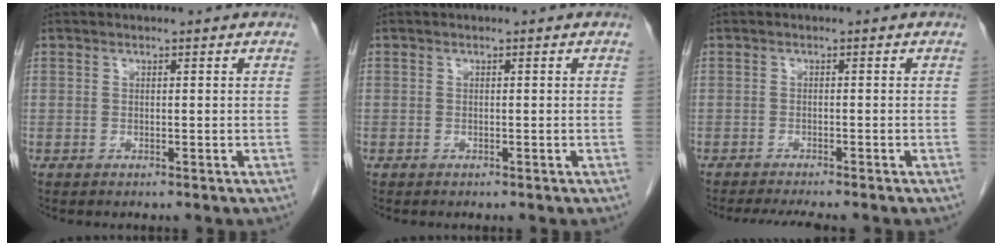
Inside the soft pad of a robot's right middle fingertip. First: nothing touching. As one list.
[{"total": 0.0}, {"total": 5.2, "force": [-4.6, 0.2, 2.5], "torque": [-0.030, -0.012, -0.070]}]